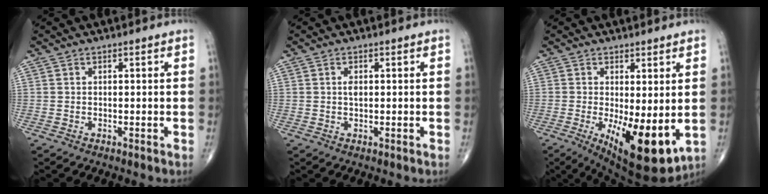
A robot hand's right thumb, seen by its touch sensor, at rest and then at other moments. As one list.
[{"total": 1.4, "force": [0.3, 0.7, 1.2], "torque": [-0.020, 0.000, 0.005]}, {"total": 12.9, "force": [-2.3, 4.7, 11.8], "torque": [-0.174, -0.029, -0.019]}]